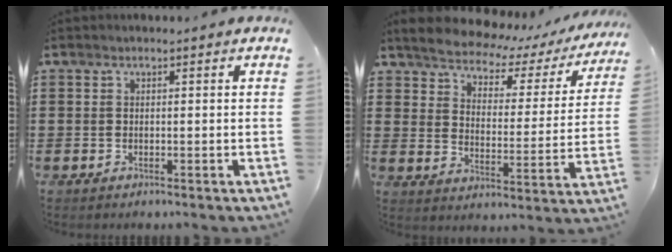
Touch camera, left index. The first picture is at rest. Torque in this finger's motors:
{"motor_torque": [2.14, 0.00, 0.60, 0.01]}